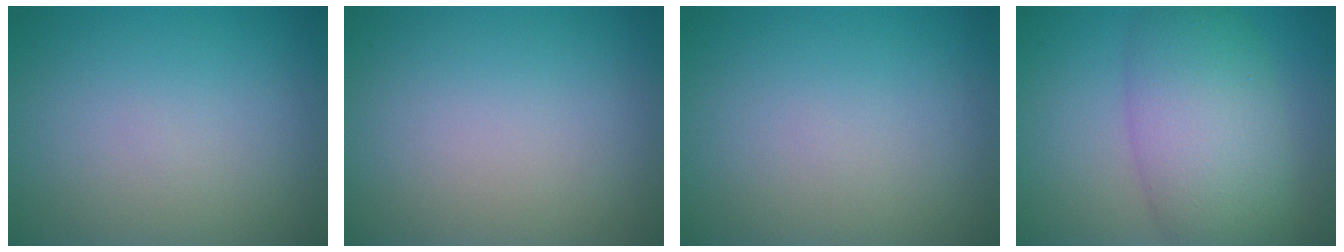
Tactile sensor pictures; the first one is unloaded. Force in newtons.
{"total": 0.0}
{"total": 0.0}
{"total": 7.8, "press": 7.7, "slide": 0.4}